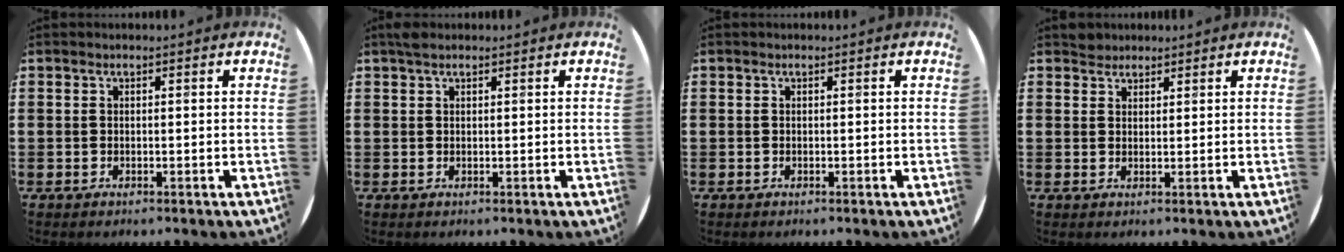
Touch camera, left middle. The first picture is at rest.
{"total": 1.1, "force": [0.9, 0.4, 0.5], "torque": [-0.011, 0.004, 0.016]}
{"total": 0.0}
{"total": 1.8, "force": [1.7, 0.6, -0.2], "torque": [0.008, -0.001, 0.032]}